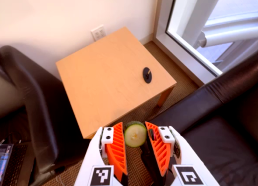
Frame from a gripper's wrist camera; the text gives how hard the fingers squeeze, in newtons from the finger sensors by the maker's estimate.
{"total": 6.2, "left": 5.9, "right": 6.5}